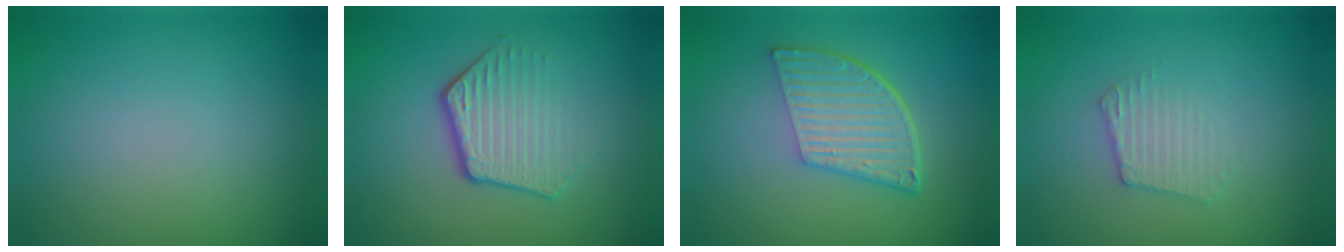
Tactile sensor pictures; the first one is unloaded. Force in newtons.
{"total": 4.0, "press": 2.9, "slide": 2.8}
{"total": 6.3, "press": 4.3, "slide": 4.6}
{"total": 2.1, "press": 2.0, "slide": 0.4}